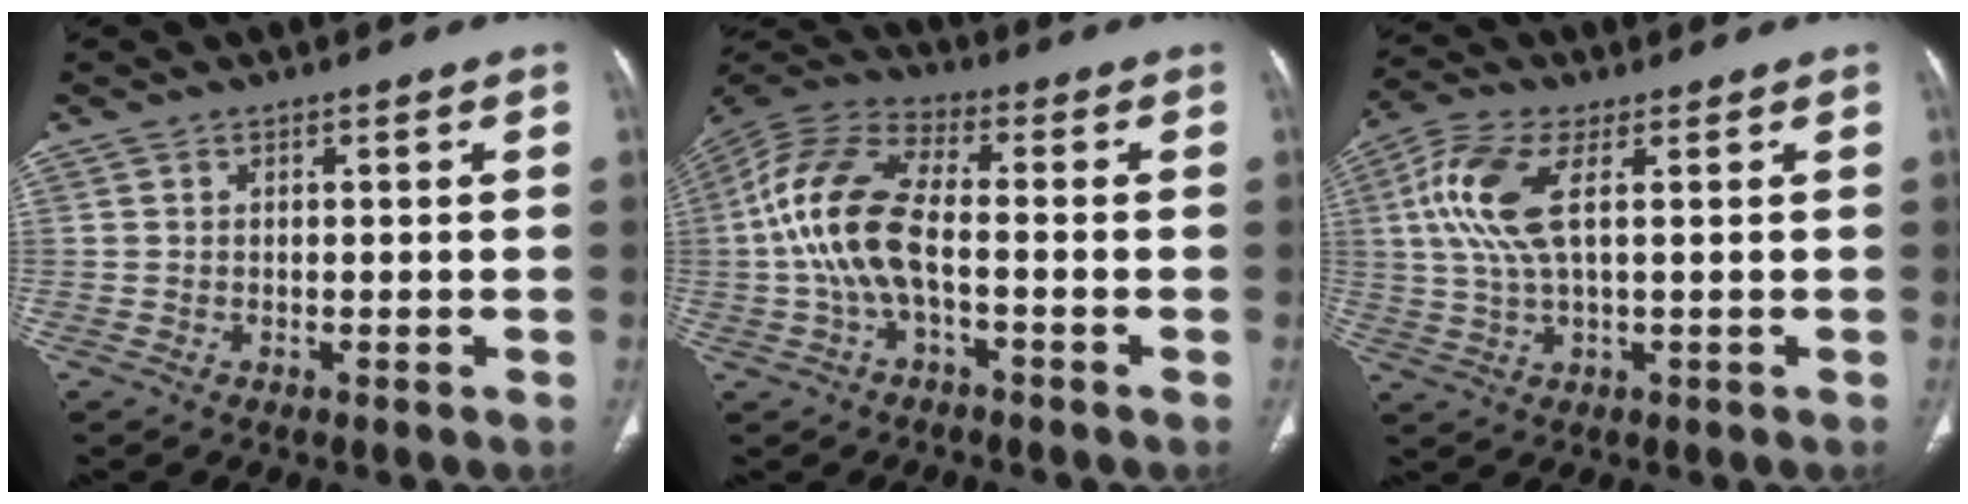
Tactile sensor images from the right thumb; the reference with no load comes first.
{"total": 13.1, "force": [-1.7, 5.9, 11.5], "torque": [-0.255, 0.035, -0.040]}
{"total": 9.8, "force": [2.4, 3.6, 8.8], "torque": [-0.219, 0.009, 0.046]}